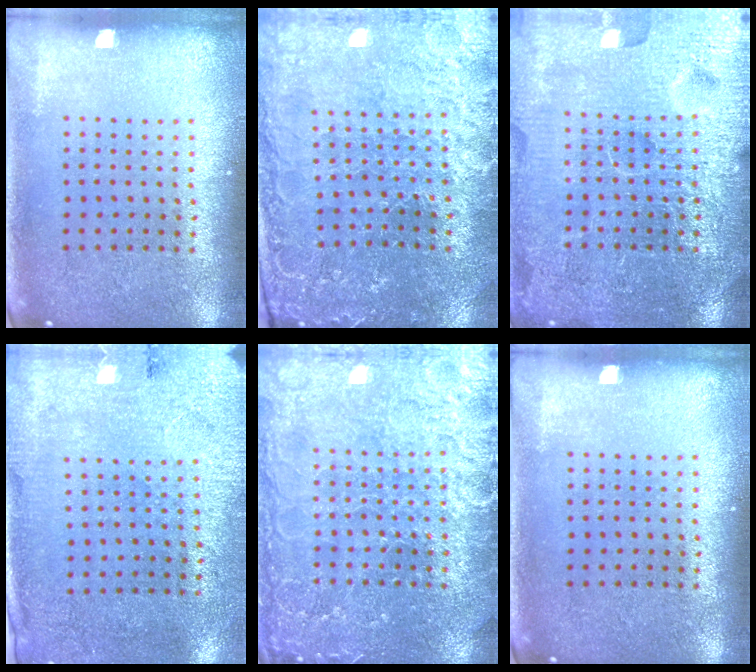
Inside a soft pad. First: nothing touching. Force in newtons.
{"total": 1.5, "press": 1.4, "slide": 0.5}
{"total": 7.2, "press": 7.1, "slide": 1.0}
{"total": 2.6, "press": 2.2, "slide": 1.4}
{"total": 4.0, "press": 4.0, "slide": 0.5}
{"total": 0.0}